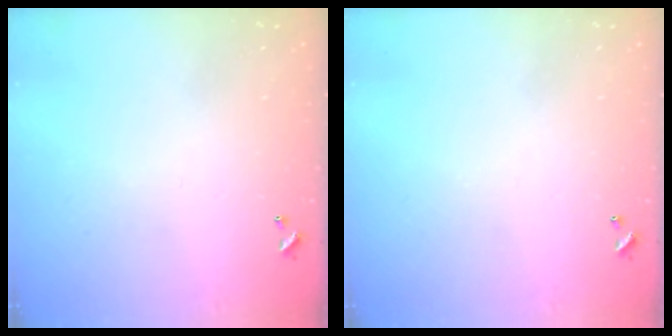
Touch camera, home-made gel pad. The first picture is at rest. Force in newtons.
{"total": 0.0}